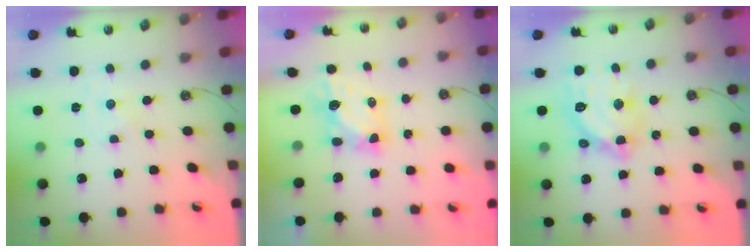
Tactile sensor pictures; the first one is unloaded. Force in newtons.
{"total": 5.6, "press": 5.6, "slide": 0.6}
{"total": 15.1, "press": 15.1, "slide": 1.5}